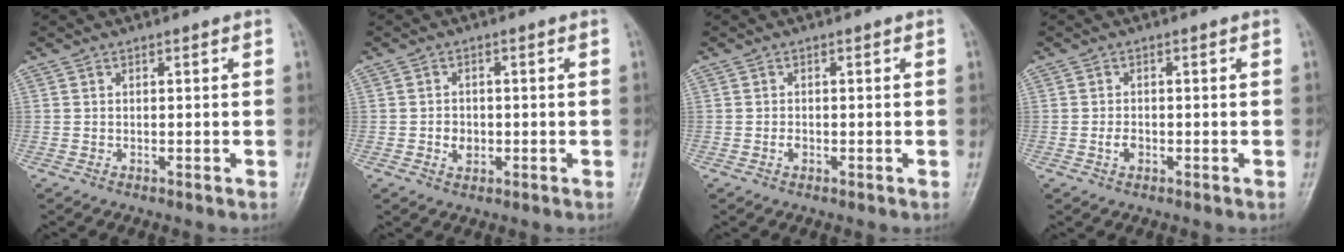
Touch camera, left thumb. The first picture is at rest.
{"total": 2.9, "force": [-0.6, 2.4, 1.6], "torque": [-0.015, 0.004, -0.010]}
{"total": 1.1, "force": [-0.4, 0.8, 0.7], "torque": [-0.010, 0.001, -0.009]}
{"total": 2.0, "force": [-0.6, 1.4, 1.3], "torque": [-0.022, 0.004, -0.013]}